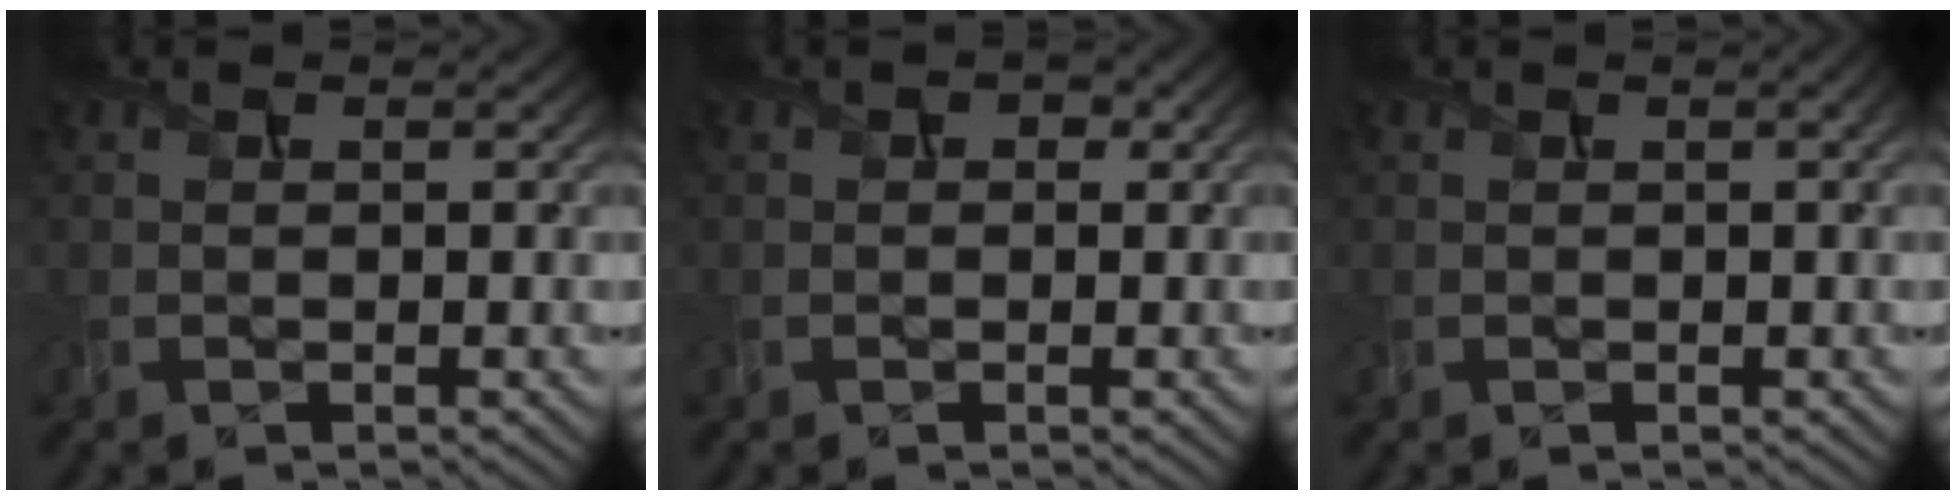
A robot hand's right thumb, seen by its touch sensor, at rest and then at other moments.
{"total": 1.8, "force": [0.5, 1.4, 0.9], "torque": [-0.012, -0.004, 0.008]}
{"total": 1.2, "force": [0.3, 0.3, 1.2], "torque": [-0.015, 0.003, 0.006]}